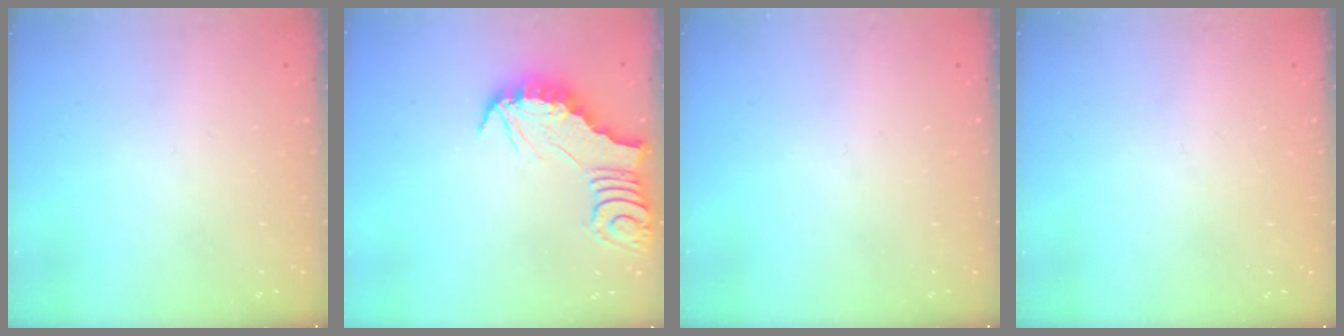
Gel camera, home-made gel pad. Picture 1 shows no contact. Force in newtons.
{"total": 2.9, "press": 2.8, "slide": 0.3}
{"total": 0.0}
{"total": 0.0}